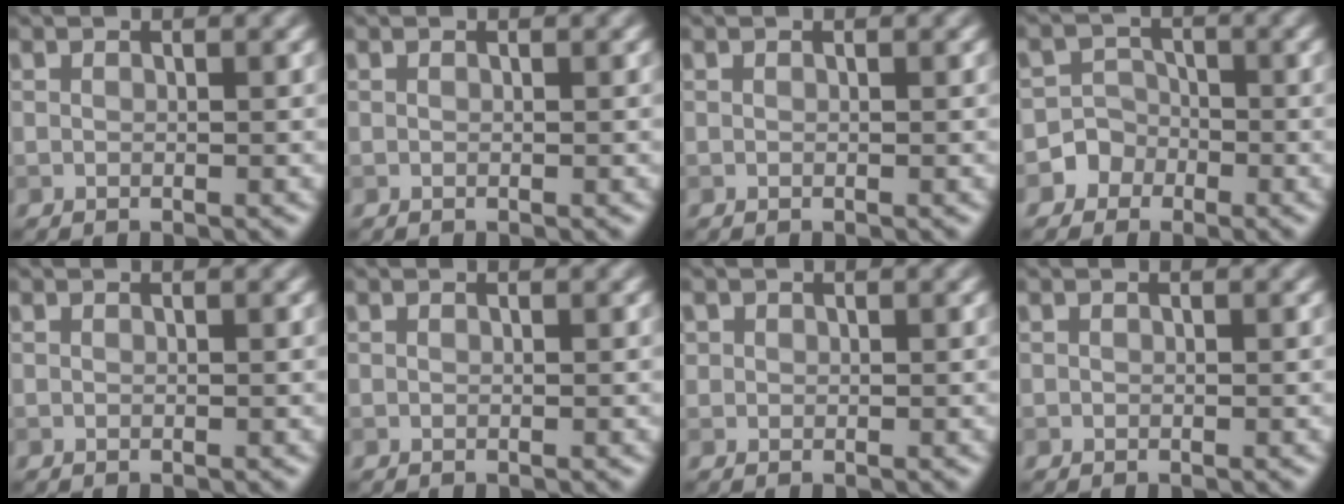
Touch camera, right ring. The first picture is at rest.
{"total": 0.0}
{"total": 0.0}
{"total": 3.0, "force": [-1.6, 2.6, 0.0], "torque": [0.038, 0.009, -0.039]}
{"total": 0.0}
{"total": 0.0}
{"total": 0.6, "force": [0.2, 0.6, 0.0], "torque": [0.006, -0.001, 0.004]}
{"total": 0.0}